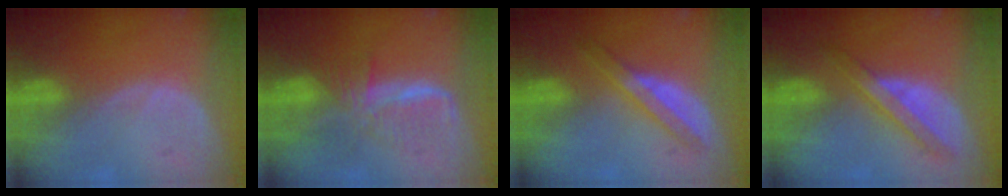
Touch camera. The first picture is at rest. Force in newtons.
{"total": 7.3, "press": 6.6, "slide": 3.1}
{"total": 5.8, "press": 5.2, "slide": 2.5}
{"total": 5.8, "press": 5.6, "slide": 1.3}